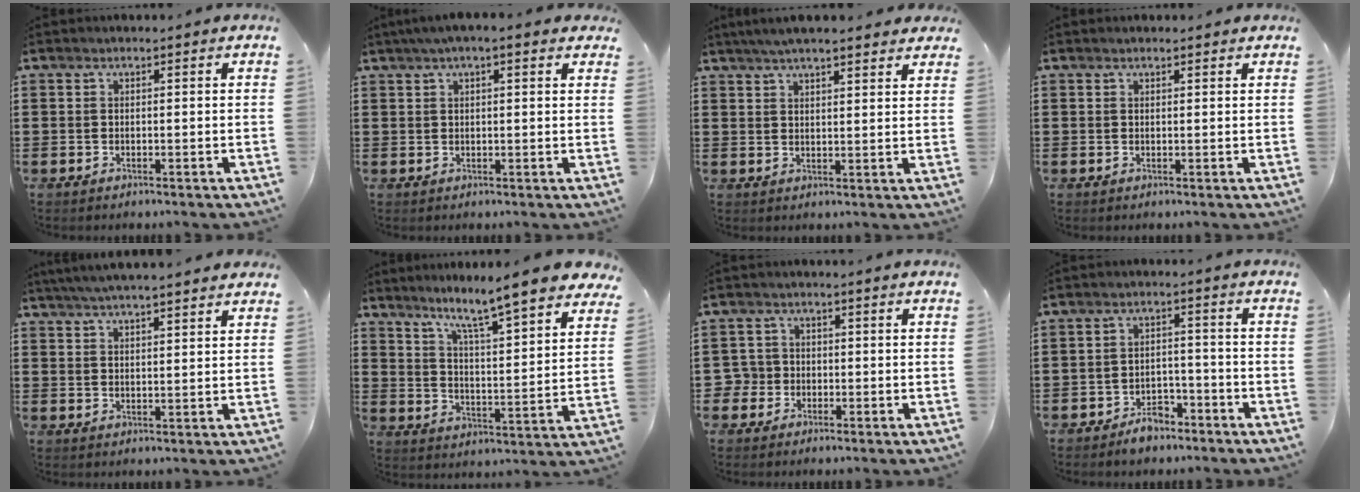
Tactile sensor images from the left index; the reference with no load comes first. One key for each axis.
{"total": 2.9, "fx": 1.9, "fy": 0.5, "fz": 2.2, "tx": -0.047, "ty": 0.006, "tz": 0.033}
{"total": 4.5, "fx": 4.0, "fy": 0.4, "fz": 2.0, "tx": -0.049, "ty": -0.001, "tz": 0.072}
{"total": 0.6, "fx": 0.5, "fy": 0.2, "fz": 0.2, "tx": -0.005, "ty": 0.002, "tz": 0.009}
{"total": 4.1, "fx": 3.9, "fy": -0.3, "fz": 1.4, "tx": -0.039, "ty": -0.010, "tz": 0.069}
{"total": 7.2, "fx": 6.3, "fy": -0.9, "fz": 3.4, "tx": -0.088, "ty": -0.053, "tz": 0.095}
{"total": 3.0, "fx": -0.8, "fy": 2.9, "fz": 0.3, "tx": -0.037, "ty": -0.001, "tz": -0.026}
{"total": 4.0, "fx": -3.5, "fy": 1.7, "fz": 1.0, "tx": -0.018, "ty": 0.013, "tz": -0.068}